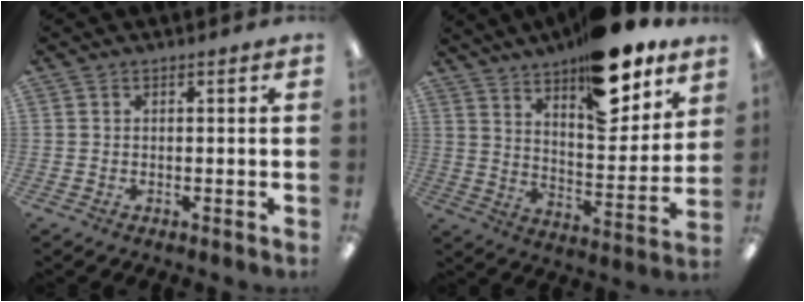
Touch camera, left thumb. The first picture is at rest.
{"total": 19.4, "force": [14.3, 7.4, 10.8], "torque": [-0.145, -0.097, 0.238]}